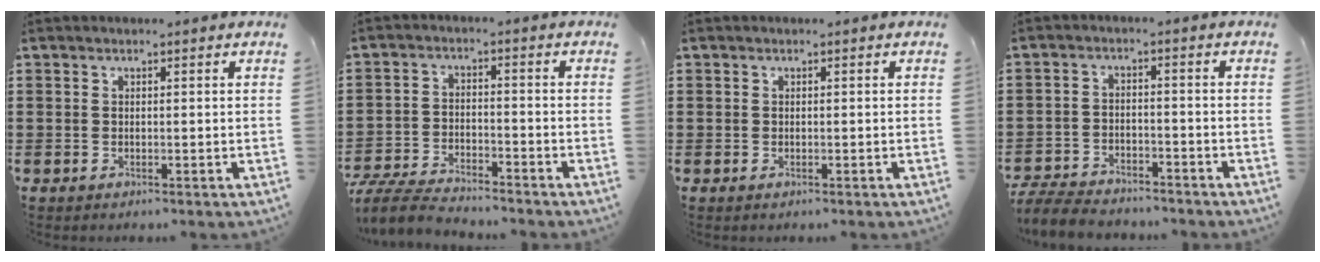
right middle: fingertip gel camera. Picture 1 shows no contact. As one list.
[{"total": 5.9, "force": [-5.6, 0.8, 1.7], "torque": [-0.051, 0.000, -0.115]}, {"total": 0.5, "force": [0.5, 0.1, -0.1], "torque": [0.004, 0.002, 0.011]}, {"total": 5.4, "force": [-5.2, 1.1, 0.9], "torque": [-0.023, 0.007, -0.106]}]